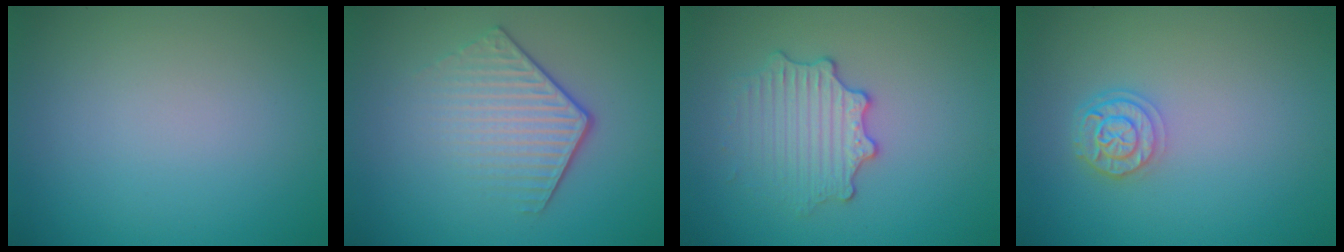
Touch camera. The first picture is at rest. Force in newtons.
{"total": 4.2, "press": 2.9, "slide": 3.0}
{"total": 2.9, "press": 2.8, "slide": 0.9}
{"total": 2.3, "press": 1.9, "slide": 1.3}